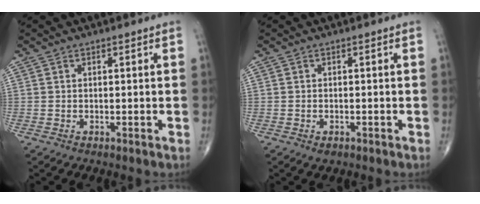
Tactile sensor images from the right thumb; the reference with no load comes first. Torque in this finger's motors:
{"motor_torque": [0.55, 0.34, -0.06, -0.14, -0.08]}